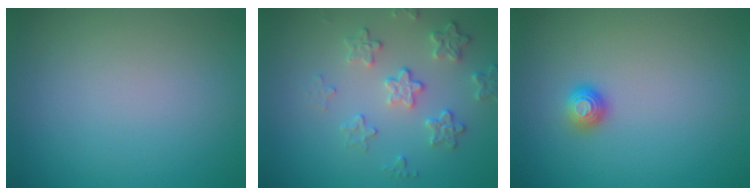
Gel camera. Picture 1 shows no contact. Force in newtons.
{"total": 3.1, "press": 3.0, "slide": 1.0}
{"total": 1.1, "press": 1.0, "slide": 0.3}